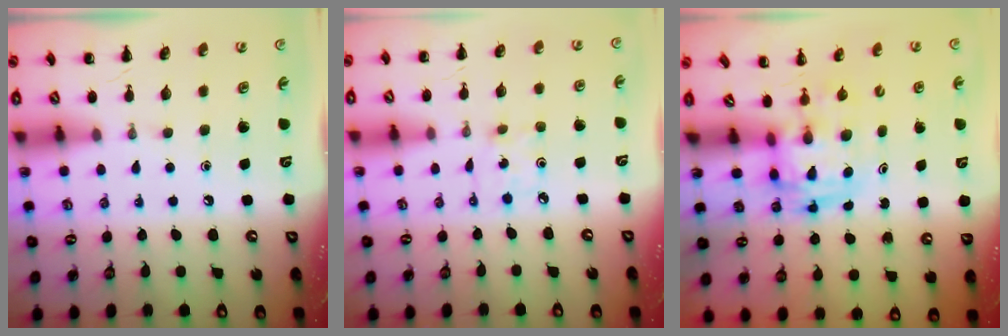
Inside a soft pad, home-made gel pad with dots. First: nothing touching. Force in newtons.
{"total": 2.5, "press": 2.4, "slide": 0.8}
{"total": 2.9, "press": 2.9, "slide": 0.5}